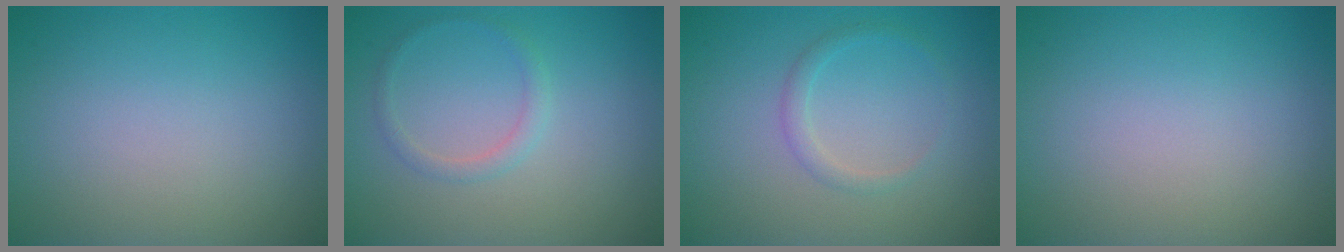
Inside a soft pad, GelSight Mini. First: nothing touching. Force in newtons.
{"total": 1.3, "press": 1.3, "slide": 0.0}
{"total": 1.2, "press": 1.2, "slide": 0.1}
{"total": 0.0}